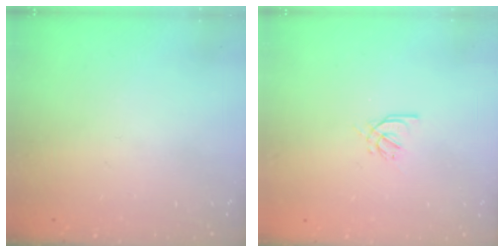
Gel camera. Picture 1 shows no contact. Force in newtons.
{"total": 2.4, "press": 2.4, "slide": 0.5}